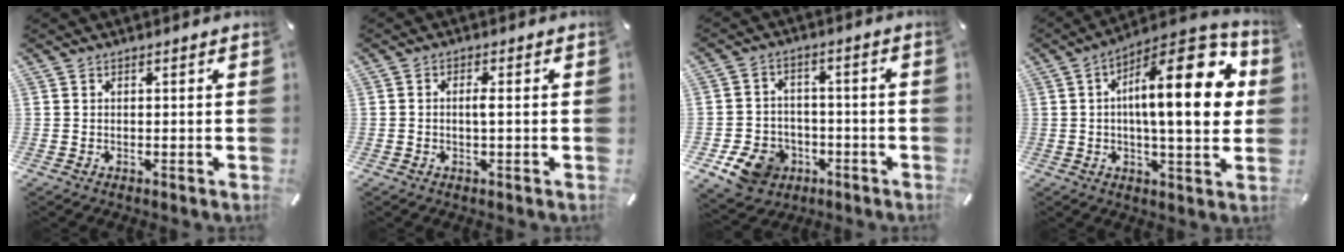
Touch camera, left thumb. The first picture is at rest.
{"total": 2.3, "force": [-0.2, 0.7, 2.2], "torque": [-0.042, 0.003, -0.005]}
{"total": 10.1, "force": [-5.0, 7.9, 4.0], "torque": [-0.088, 0.037, -0.089]}
{"total": 21.9, "force": [4.6, 7.7, 20.0], "torque": [-0.292, -0.018, 0.061]}